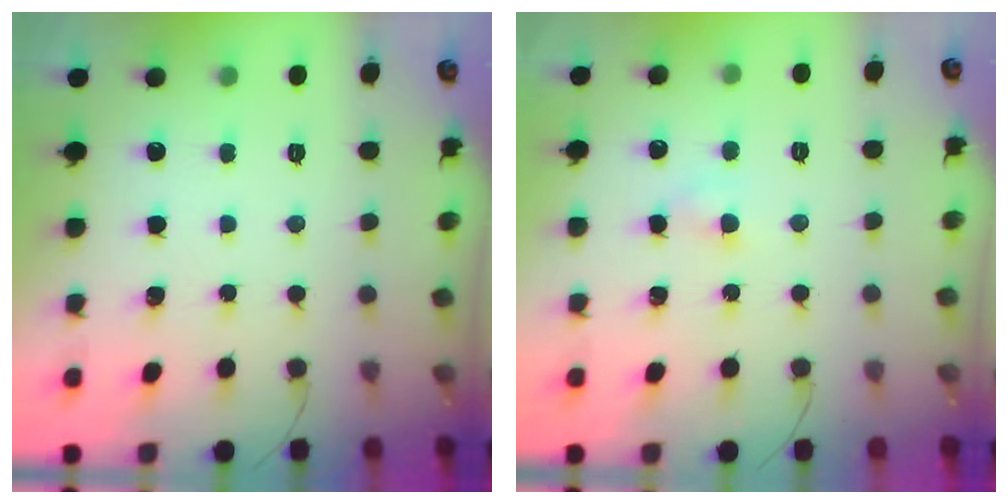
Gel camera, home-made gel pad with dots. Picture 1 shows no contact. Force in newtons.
{"total": 3.0, "press": 2.8, "slide": 1.0}